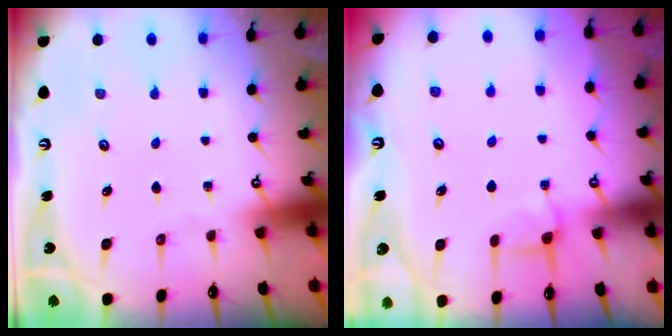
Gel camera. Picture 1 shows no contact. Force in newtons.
{"total": 1.7, "press": 1.6, "slide": 0.8}